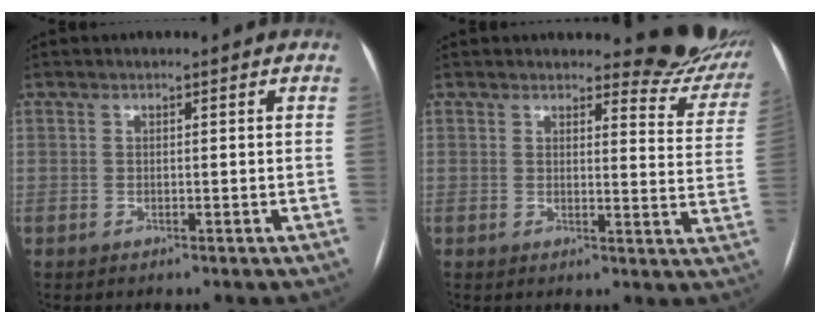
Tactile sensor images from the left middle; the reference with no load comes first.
{"total": 10.2, "force": [9.7, 2.8, 1.6], "torque": [0.012, -0.058, 0.079]}